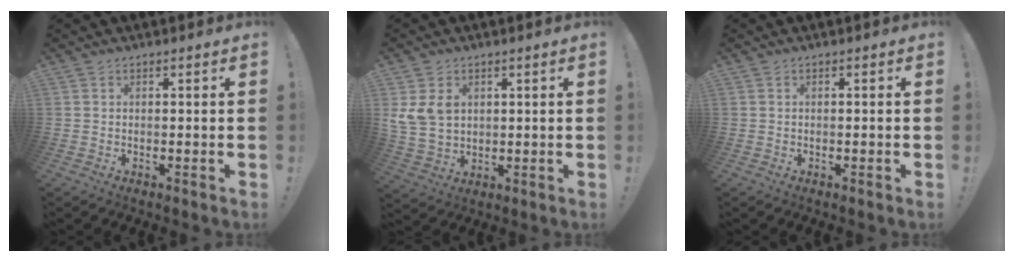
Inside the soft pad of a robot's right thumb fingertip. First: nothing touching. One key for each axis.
{"total": 8.1, "fx": 2.9, "fy": 6.2, "fz": 4.3, "tx": -0.093, "ty": -0.004, "tz": 0.061}
{"total": 0.5, "fx": -0.3, "fy": -0.3, "fz": 0.4, "tx": -0.007, "ty": -0.002, "tz": -0.005}